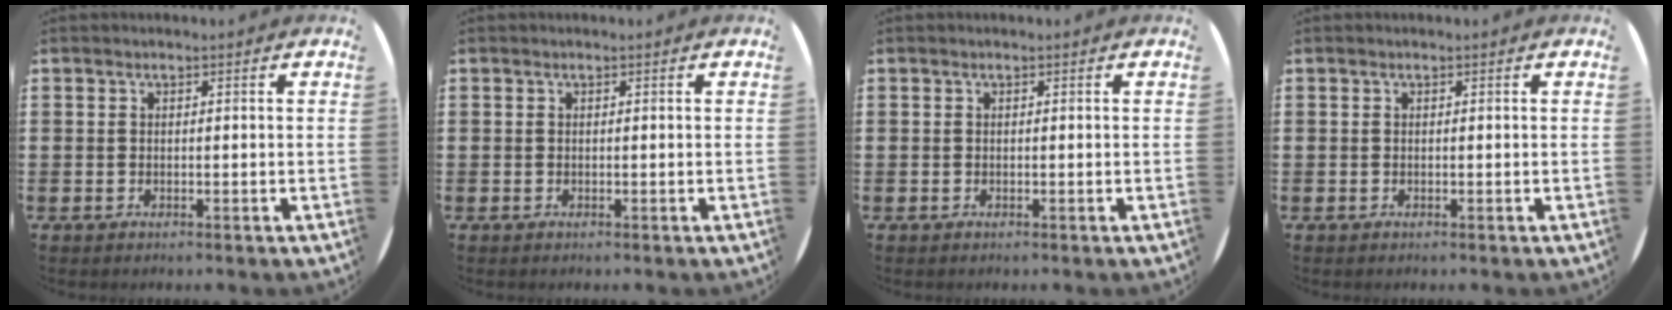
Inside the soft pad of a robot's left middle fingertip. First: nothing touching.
{"total": 0.0}
{"total": 0.0}
{"total": 0.0}